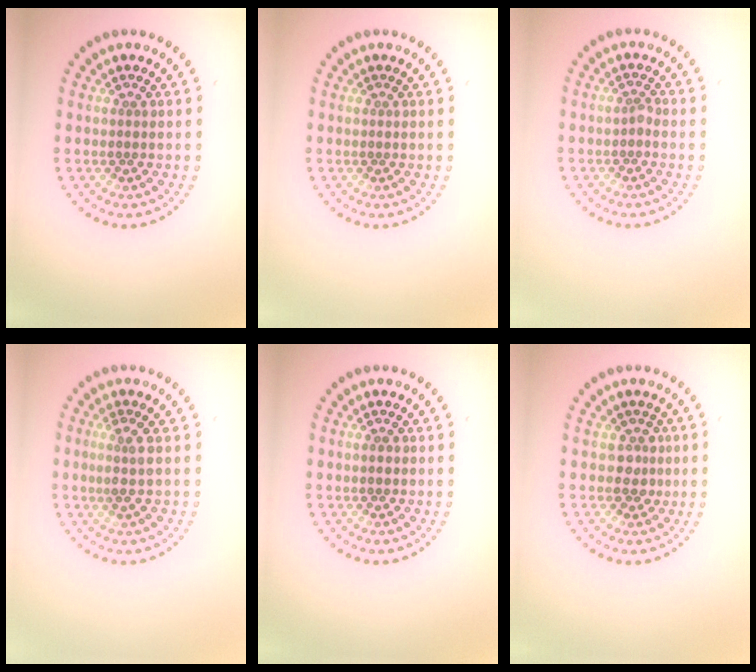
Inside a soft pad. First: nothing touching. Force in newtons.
{"total": 0.0}
{"total": 0.6, "press": 0.5, "slide": 0.4}
{"total": 1.6, "press": 1.3, "slide": 1.0}
{"total": 0.9, "press": 0.9, "slide": 0.0}
{"total": 1.6, "press": 1.3, "slide": 1.0}